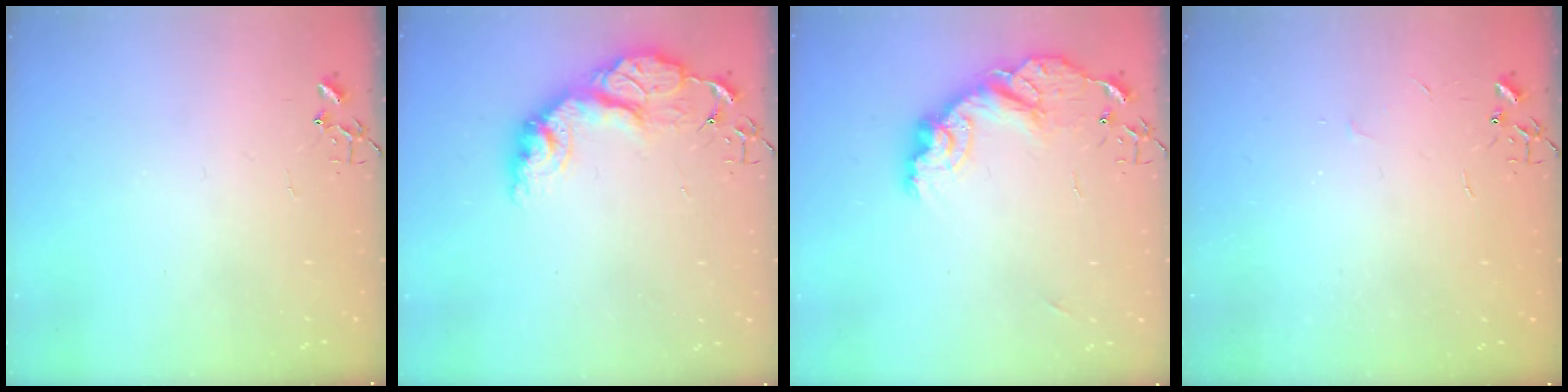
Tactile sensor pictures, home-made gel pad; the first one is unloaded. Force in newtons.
{"total": 16.3, "press": 16.3, "slide": 1.2}
{"total": 14.5, "press": 14.5, "slide": 0.6}
{"total": 2.3, "press": 2.3, "slide": 0.3}